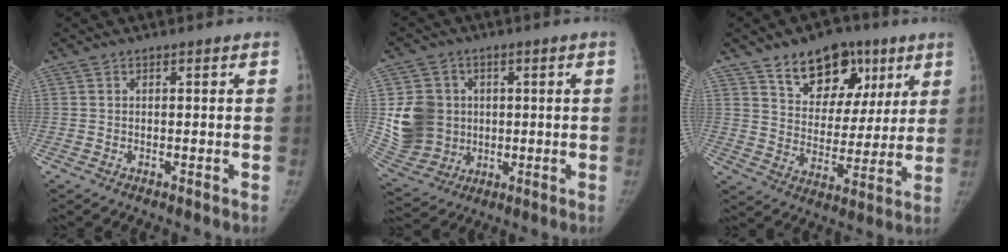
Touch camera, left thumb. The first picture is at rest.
{"total": 12.5, "force": [0.9, 11.1, 5.6], "torque": [-0.085, -0.001, 0.036]}
{"total": 15.8, "force": [9.2, 10.2, 7.8], "torque": [-0.064, -0.036, 0.147]}